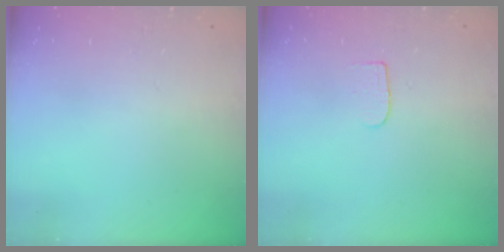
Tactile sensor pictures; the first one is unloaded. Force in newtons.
{"total": 4.8, "press": 4.8, "slide": 0.5}